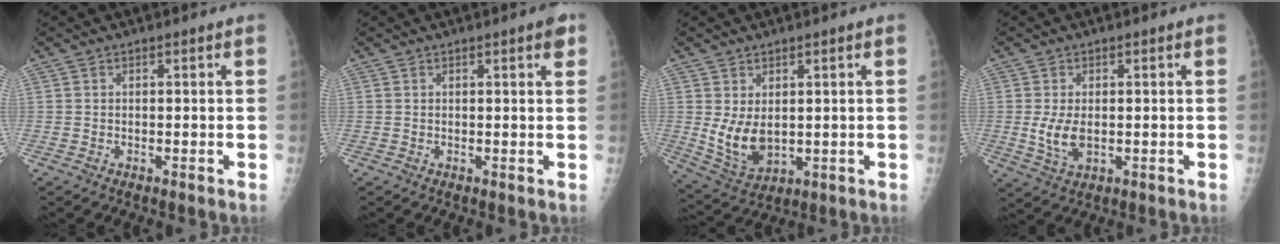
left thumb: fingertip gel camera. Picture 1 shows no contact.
{"total": 2.1, "force": [1.1, 0.3, 1.8], "torque": [-0.022, -0.002, 0.012]}
{"total": 7.4, "force": [0.7, 4.7, 5.7], "torque": [-0.092, -0.020, 0.033]}
{"total": 5.0, "force": [-0.3, 2.8, 4.1], "torque": [-0.083, -0.010, -0.001]}